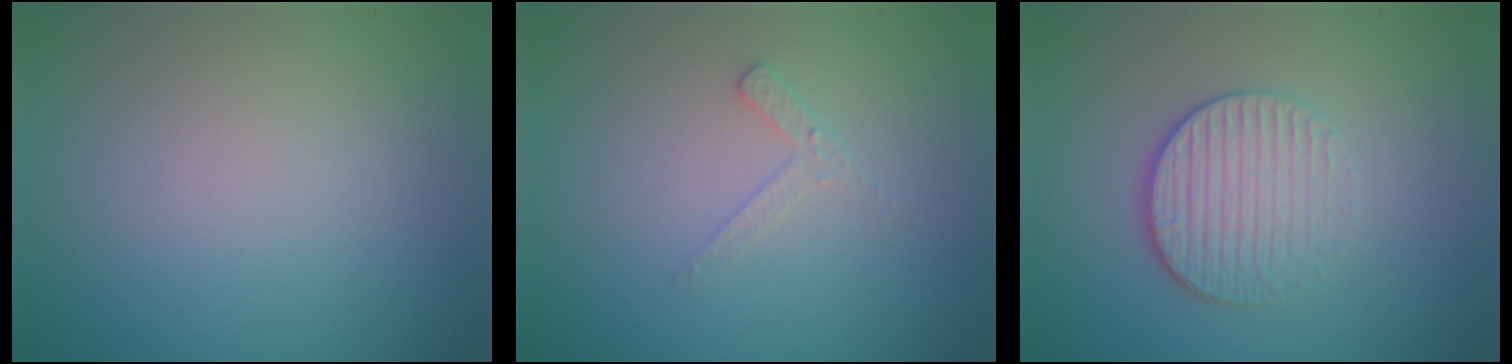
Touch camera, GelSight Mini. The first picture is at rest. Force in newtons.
{"total": 1.6, "press": 1.5, "slide": 0.4}
{"total": 3.8, "press": 2.9, "slide": 2.5}